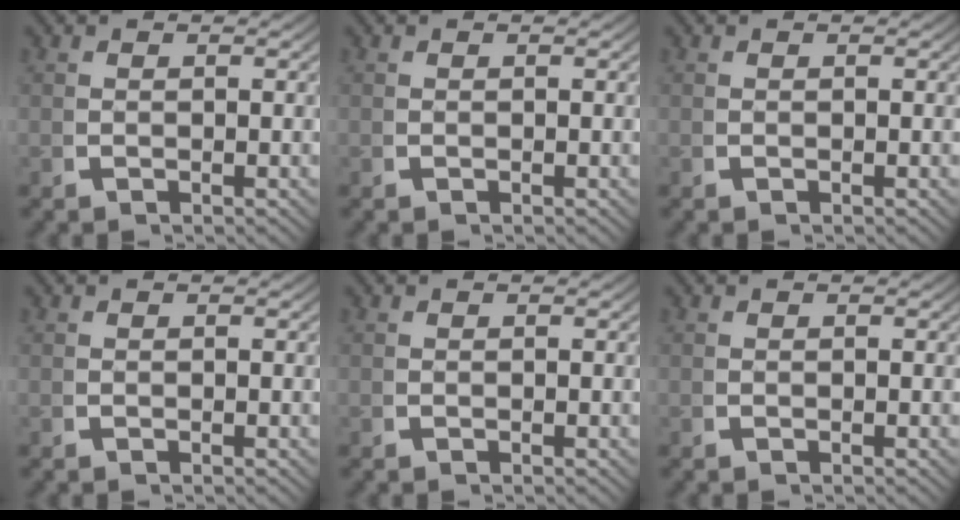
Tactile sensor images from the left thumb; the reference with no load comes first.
{"total": 0.0}
{"total": 0.0}
{"total": 0.0}
{"total": 0.0}
{"total": 0.0}